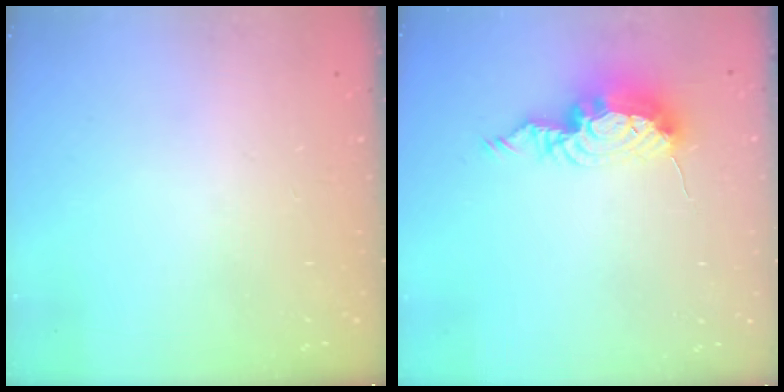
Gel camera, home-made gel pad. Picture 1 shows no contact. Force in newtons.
{"total": 11.4, "press": 11.4, "slide": 1.1}